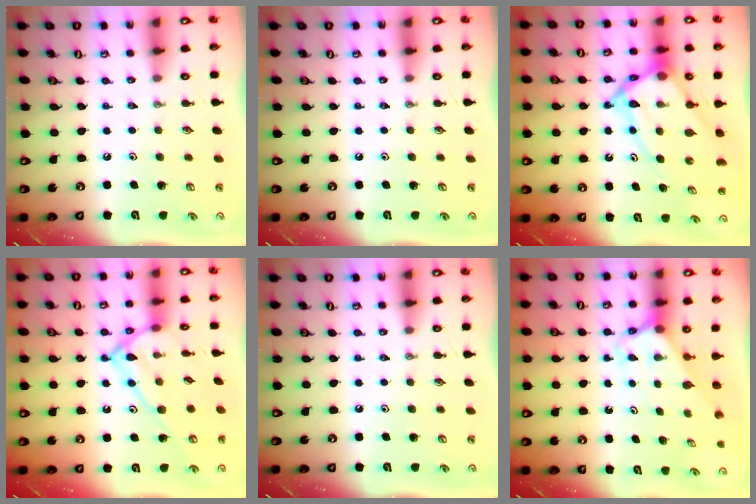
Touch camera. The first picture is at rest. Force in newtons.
{"total": 0.0}
{"total": 13.5, "press": 13.5, "slide": 1.1}
{"total": 14.4, "press": 14.4, "slide": 0.8}
{"total": 0.0}
{"total": 2.5, "press": 2.5, "slide": 0.2}